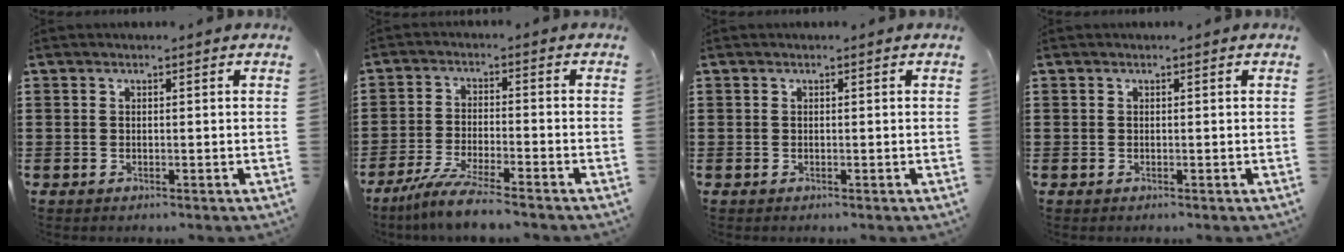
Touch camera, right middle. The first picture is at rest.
{"total": 6.2, "force": [-5.4, -0.2, 3.1], "torque": [-0.076, -0.022, -0.105]}
{"total": 0.0}
{"total": 0.0}